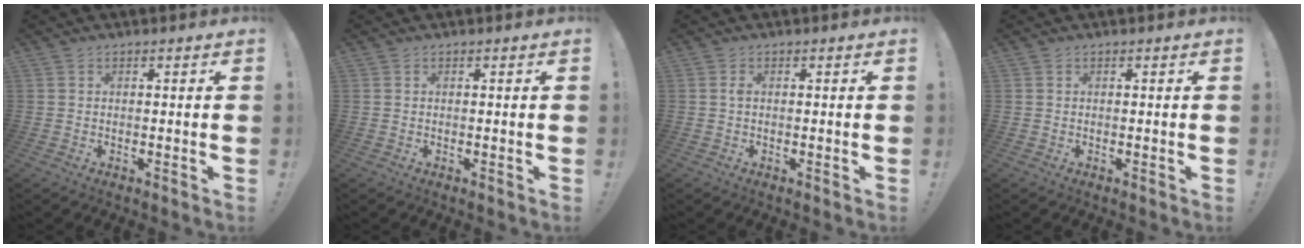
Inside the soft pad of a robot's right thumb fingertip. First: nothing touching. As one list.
[{"total": 0.0}, {"total": 0.8, "force": [0.0, 0.3, 0.8], "torque": [-0.025, 0.006, 0.001]}, {"total": 0.0}]